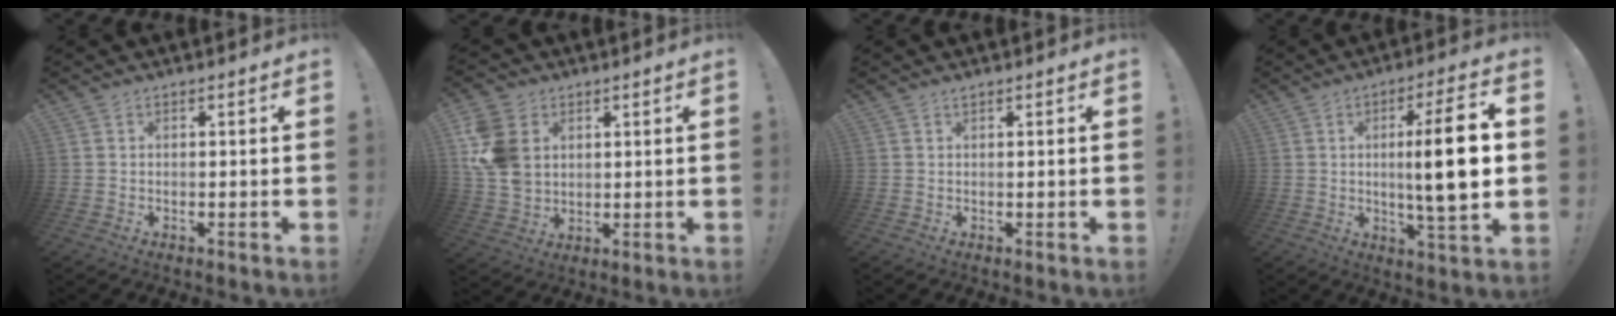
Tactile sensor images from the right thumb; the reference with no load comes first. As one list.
[{"total": 13.2, "force": [3.8, 10.3, 7.3], "torque": [-0.157, -0.008, 0.076]}, {"total": 0.5, "force": [0.4, -0.3, 0.3], "torque": [0.000, -0.003, 0.005]}, {"total": 14.9, "force": [0.6, 1.7, 14.8], "torque": [-0.243, -0.009, -0.006]}]